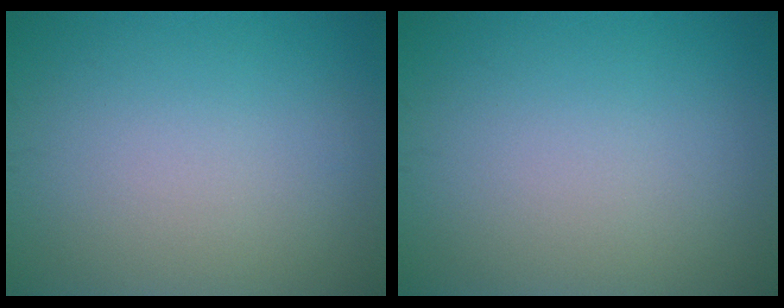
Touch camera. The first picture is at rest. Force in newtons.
{"total": 0.0}